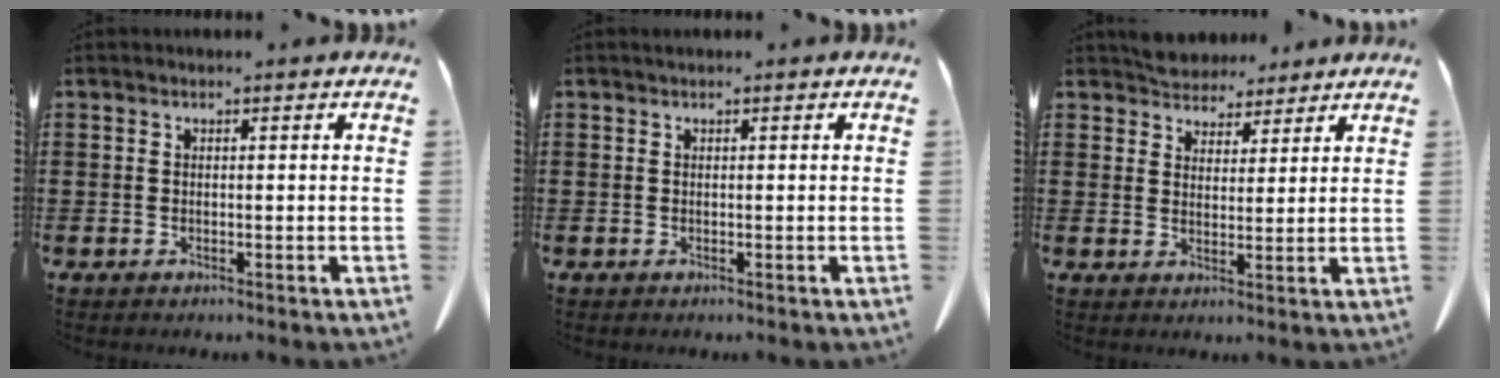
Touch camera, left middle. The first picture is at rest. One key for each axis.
{"total": 0.0}
{"total": 4.4, "fx": 4.2, "fy": 1.4, "fz": -0.1, "tx": -0.015, "ty": -0.008, "tz": 0.080}